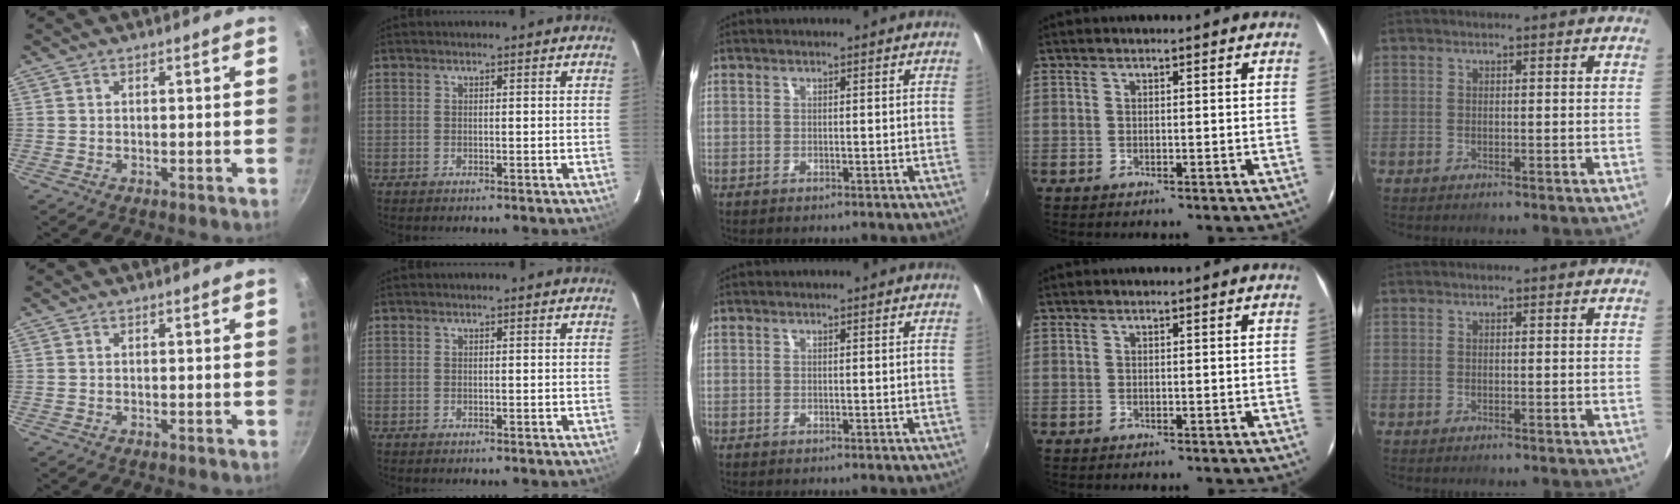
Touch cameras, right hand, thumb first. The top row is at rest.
{}